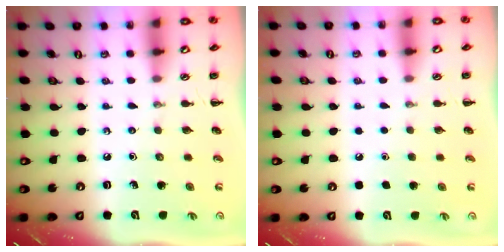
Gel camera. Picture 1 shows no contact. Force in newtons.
{"total": 1.7, "press": 1.7, "slide": 0.1}